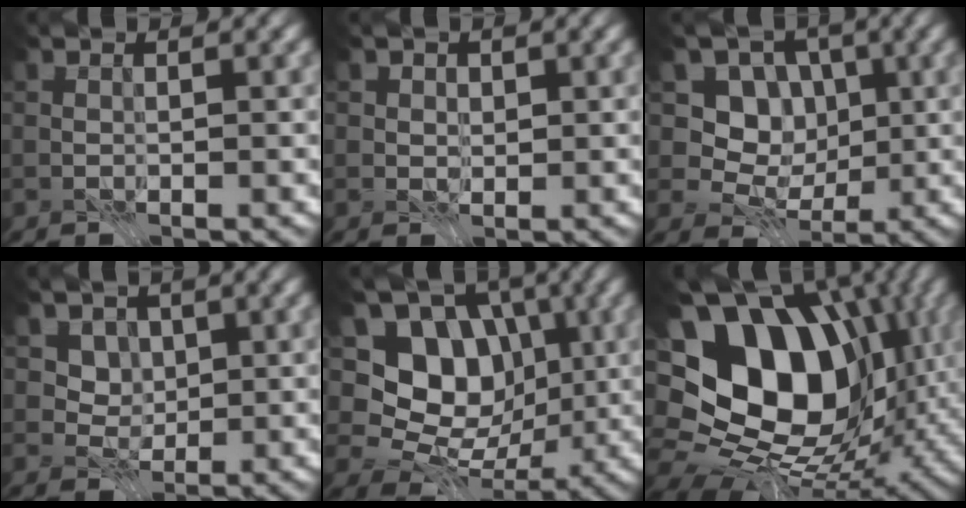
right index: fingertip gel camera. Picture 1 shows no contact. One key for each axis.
{"total": 2.4, "fx": 1.1, "fy": 1.8, "fz": 1.1, "tx": -0.026, "ty": -0.001, "tz": 0.019}
{"total": 6.2, "fx": 1.2, "fy": 5.4, "fz": 2.9, "tx": -0.036, "ty": 0.001, "tz": 0.001}
{"total": 4.6, "fx": 1.8, "fy": 3.7, "fz": 2.0, "tx": -0.040, "ty": -0.014, "tz": 0.034}
{"total": 9.9, "fx": 1.2, "fy": 8.1, "fz": 5.6, "tx": -0.084, "ty": 0.011, "tz": 0.001}
{"total": 18.6, "fx": 3.1, "fy": 13.4, "fz": 12.4, "tx": -0.184, "ty": 0.019, "tz": 0.067}